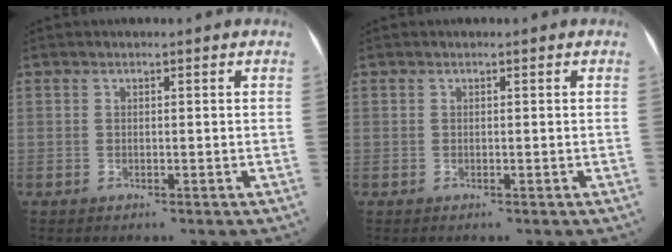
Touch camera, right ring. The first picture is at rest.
{"total": 0.0}